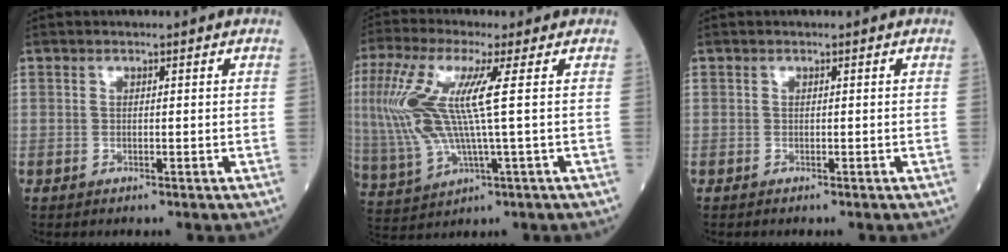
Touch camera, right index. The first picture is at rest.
{"total": 12.6, "force": [2.0, 1.3, 12.4], "torque": [-0.302, 0.012, 0.041]}
{"total": 0.0}